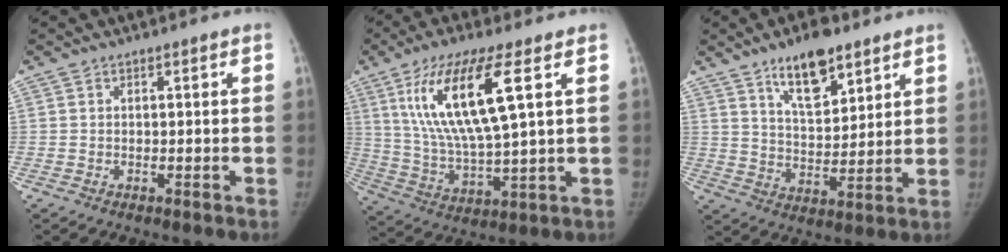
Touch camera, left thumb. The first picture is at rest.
{"total": 16.5, "force": [6.1, 3.5, 15.0], "torque": [-0.308, -0.022, 0.119]}
{"total": 11.8, "force": [7.6, 4.8, 7.6], "torque": [-0.098, -0.048, 0.132]}